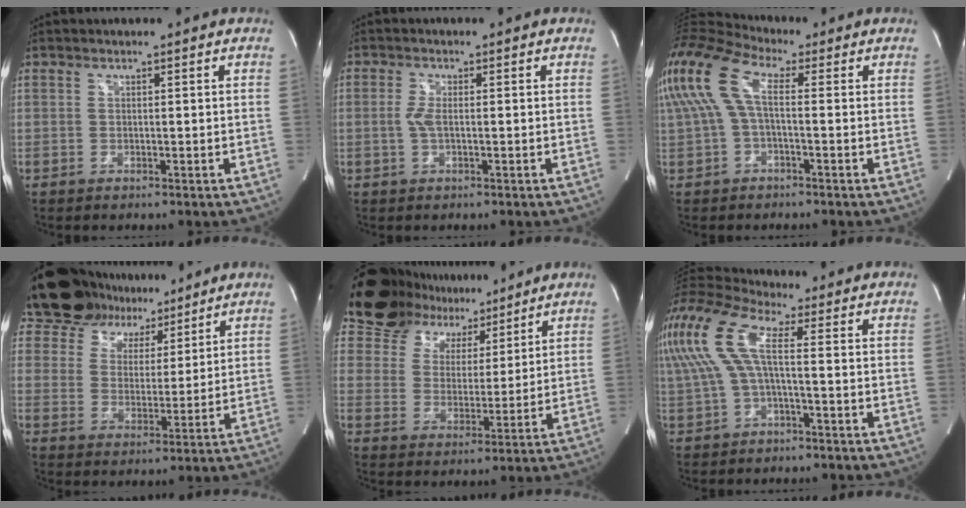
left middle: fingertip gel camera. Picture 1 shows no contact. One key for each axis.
{"total": 2.0, "fx": -0.2, "fy": 0.5, "fz": 2.0, "tx": -0.045, "ty": 0.000, "tz": -0.004}
{"total": 9.8, "fx": 1.6, "fy": 3.5, "fz": 9.0, "tx": -0.203, "ty": 0.048, "tz": 0.024}
{"total": 12.5, "fx": 10.4, "fy": 6.2, "fz": 3.0, "tx": -0.048, "ty": 0.020, "tz": 0.172}
{"total": 13.4, "fx": 11.3, "fy": 6.7, "fz": 2.8, "tx": -0.047, "ty": 0.022, "tz": 0.180}
{"total": 10.5, "fx": 1.3, "fy": 2.4, "fz": 10.1, "tx": -0.231, "ty": 0.041, "tz": 0.019}